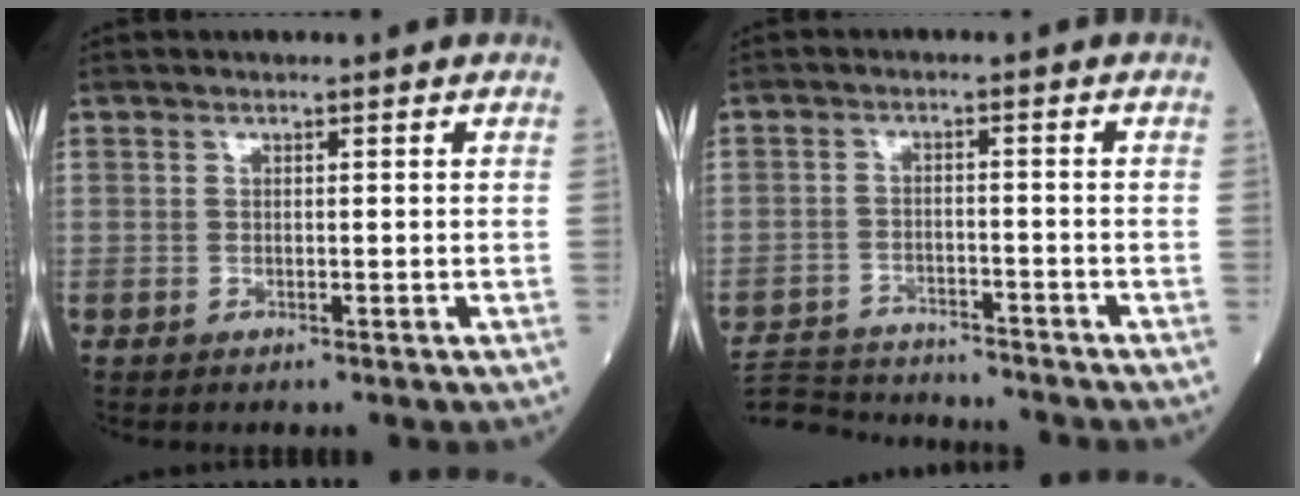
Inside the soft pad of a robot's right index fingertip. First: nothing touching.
{"total": 12.6, "force": [-12.1, 1.3, 3.2], "torque": [-0.063, 0.002, -0.187]}